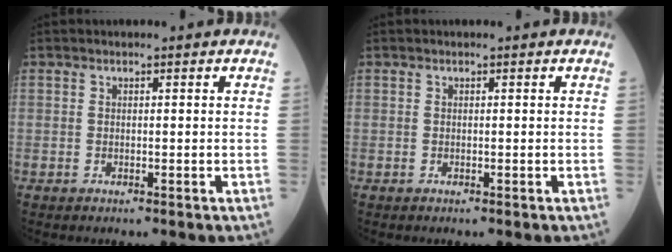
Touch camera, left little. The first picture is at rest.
{"total": 0.0}